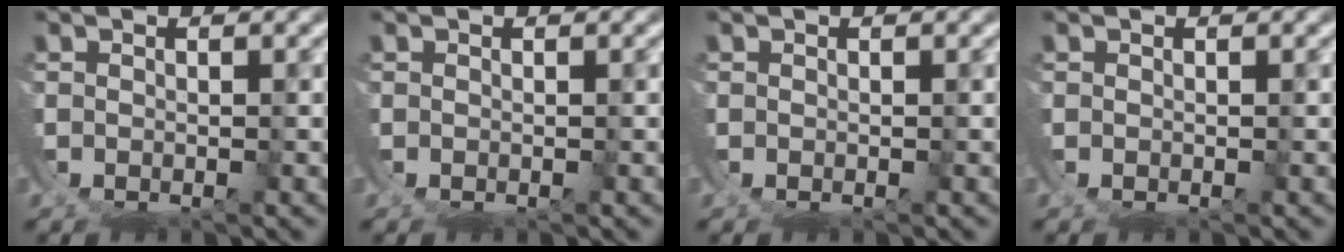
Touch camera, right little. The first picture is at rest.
{"total": 0.0}
{"total": 0.0}
{"total": 0.0}